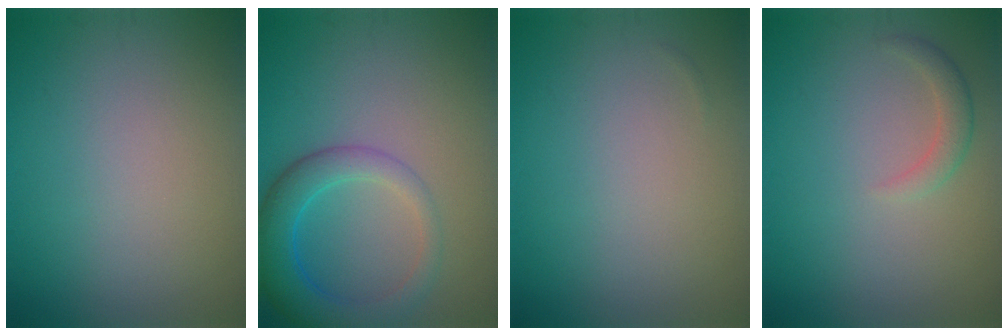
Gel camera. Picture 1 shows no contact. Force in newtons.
{"total": 4.9, "press": 4.9, "slide": 0.4}
{"total": 0.0}
{"total": 1.6, "press": 1.6, "slide": 0.1}